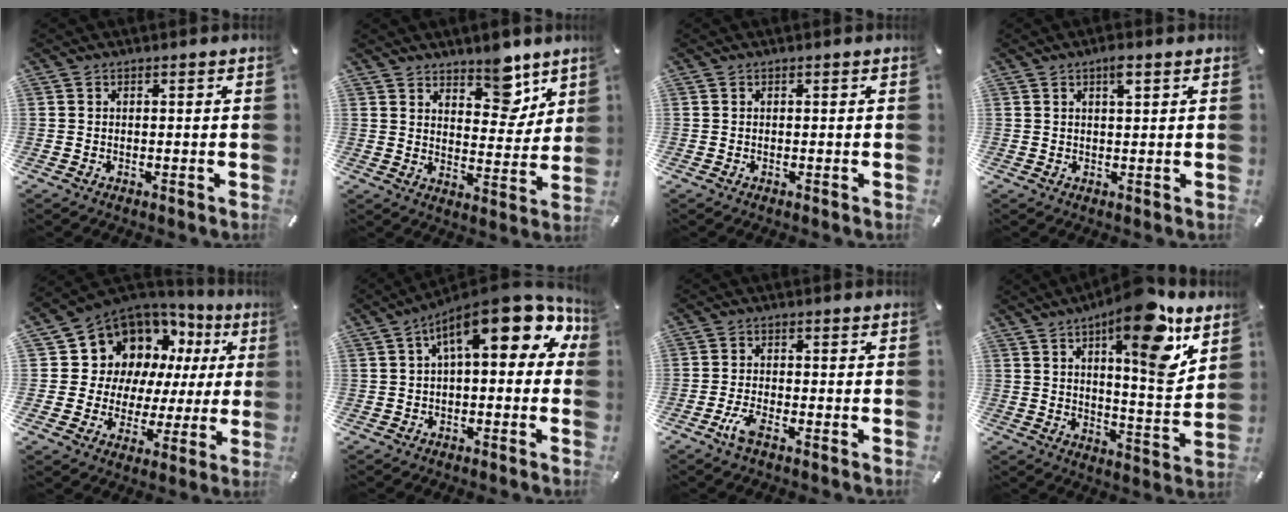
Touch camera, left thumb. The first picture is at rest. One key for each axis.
{"total": 9.9, "fx": 7.7, "fy": 4.9, "fz": 3.8, "tx": -0.024, "ty": -0.065, "tz": 0.133}
{"total": 0.0}
{"total": 2.8, "fx": 1.4, "fy": 0.7, "fz": 2.3, "tx": -0.042, "ty": 0.001, "tz": 0.021}
{"total": 12.8, "fx": 6.8, "fy": 10.2, "fz": 3.5, "tx": -0.071, "ty": -0.065, "tz": 0.135}
{"total": 15.8, "fx": 6.5, "fy": 6.4, "fz": 12.9, "tx": -0.192, "ty": -0.042, "tz": 0.107}
{"total": 4.3, "fx": -2.4, "fy": 1.1, "fz": 3.3, "tx": -0.080, "ty": -0.002, "tz": -0.049}
{"total": 17.5, "fx": 10.2, "fy": 4.8, "fz": 13.4, "tx": -0.185, "ty": -0.064, "tz": 0.154}